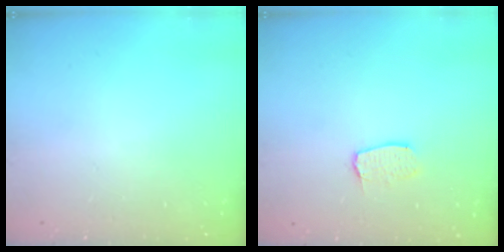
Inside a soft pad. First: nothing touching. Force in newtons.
{"total": 6.1, "press": 6.1, "slide": 0.2}